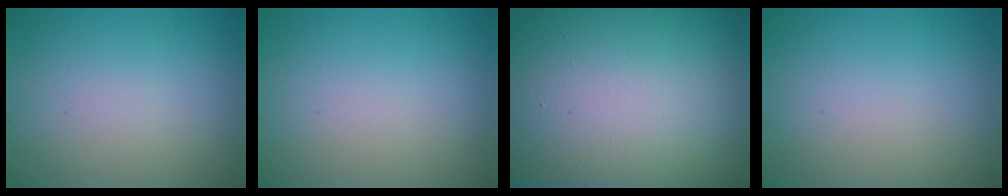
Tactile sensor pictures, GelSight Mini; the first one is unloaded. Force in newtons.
{"total": 0.0}
{"total": 23.0, "press": 23.0, "slide": 1.3}
{"total": 0.0}